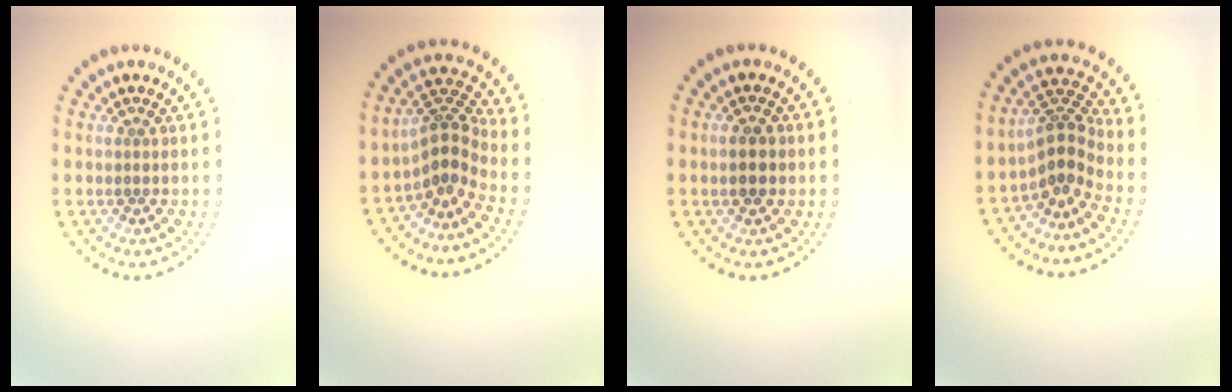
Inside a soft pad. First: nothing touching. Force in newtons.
{"total": 3.4, "press": 2.4, "slide": 2.4}
{"total": 2.1, "press": 2.1, "slide": 0.1}
{"total": 3.4, "press": 2.4, "slide": 2.4}